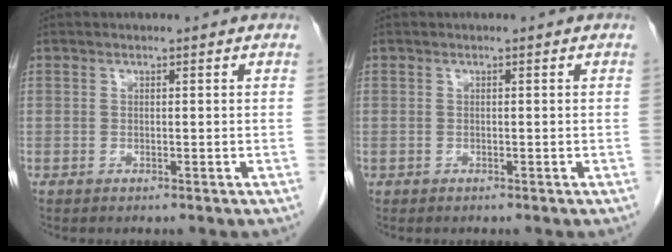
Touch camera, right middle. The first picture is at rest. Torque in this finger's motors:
{"motor_torque": [1.07, -1.07, 0.33, 0.08]}